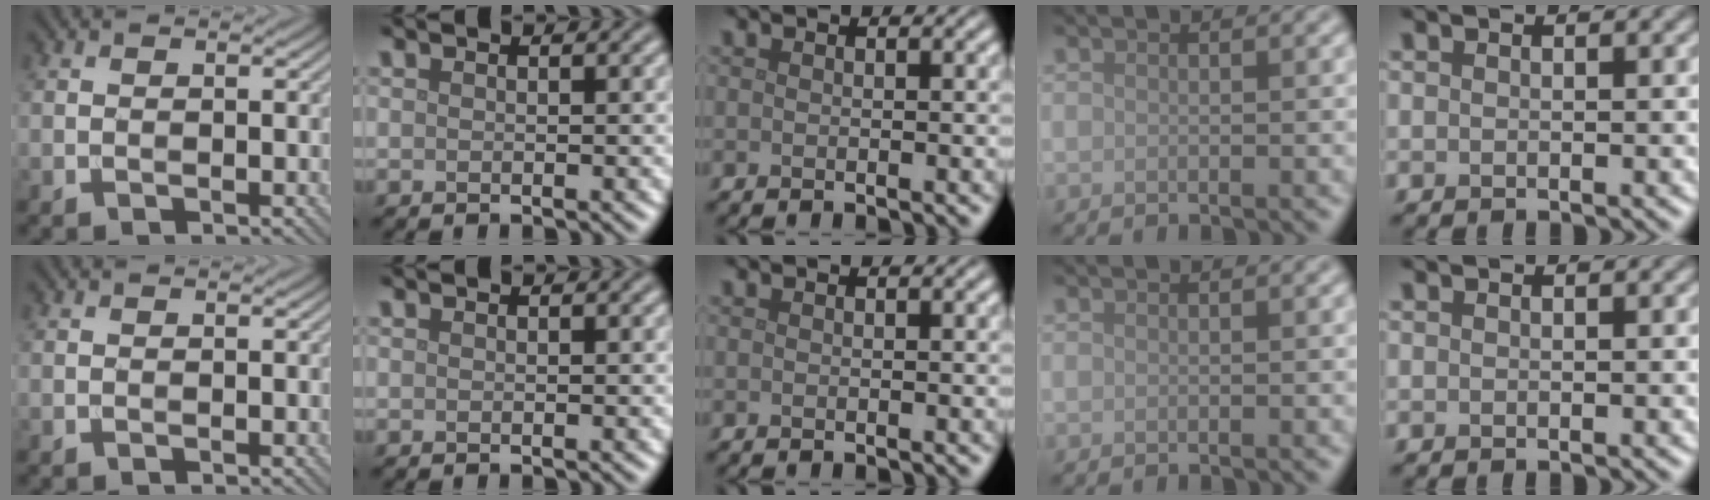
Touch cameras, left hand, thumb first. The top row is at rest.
{}